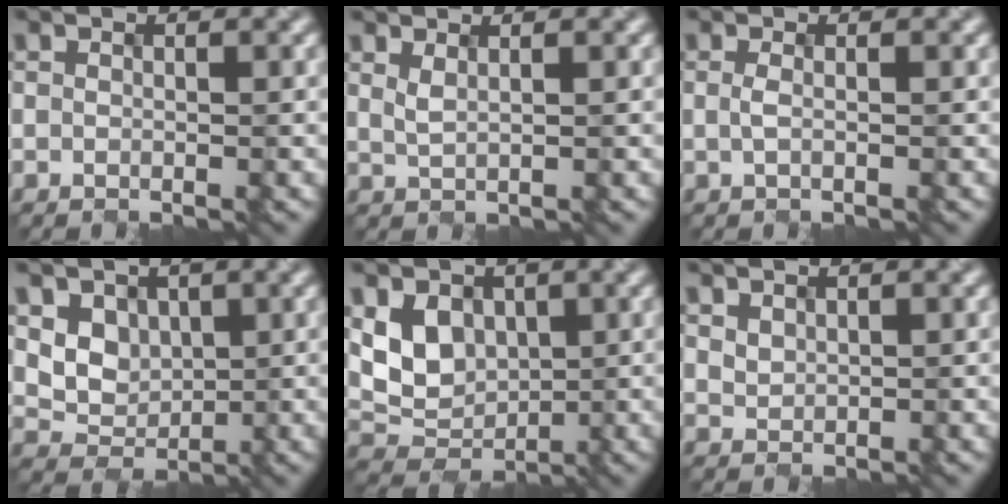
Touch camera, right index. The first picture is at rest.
{"total": 1.3, "force": [0.7, 0.5, 0.9], "torque": [-0.018, 0.001, 0.014]}
{"total": 0.8, "force": [-0.1, 0.3, 0.8], "torque": [-0.013, 0.000, -0.002]}
{"total": 3.9, "force": [1.1, 3.3, 1.8], "torque": [-0.048, -0.010, 0.029]}
{"total": 5.2, "force": [1.2, 4.1, 3.0], "torque": [-0.056, -0.007, 0.017]}
{"total": 1.1, "force": [0.8, 0.7, 0.3], "torque": [-0.011, 0.000, 0.020]}